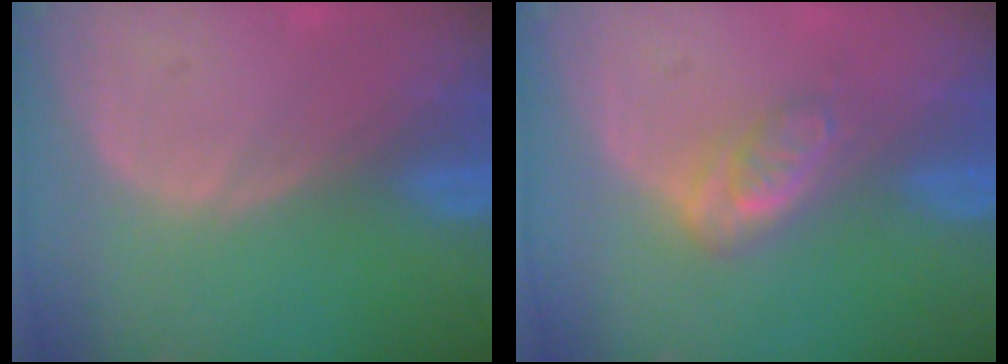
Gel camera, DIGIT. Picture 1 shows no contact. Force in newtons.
{"total": 4.9, "press": 4.2, "slide": 2.4}